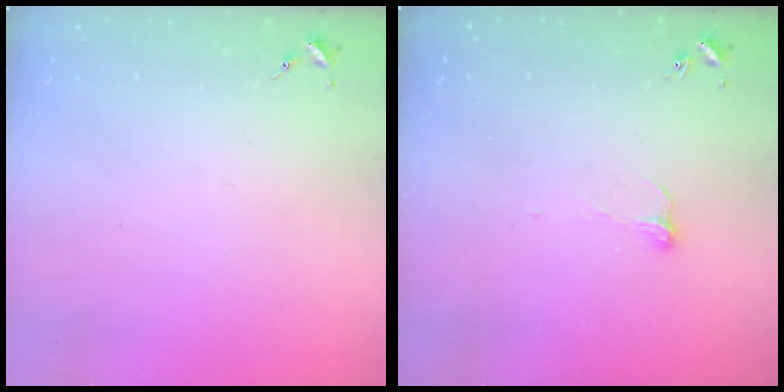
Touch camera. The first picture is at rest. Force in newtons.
{"total": 5.3, "press": 5.3, "slide": 0.6}